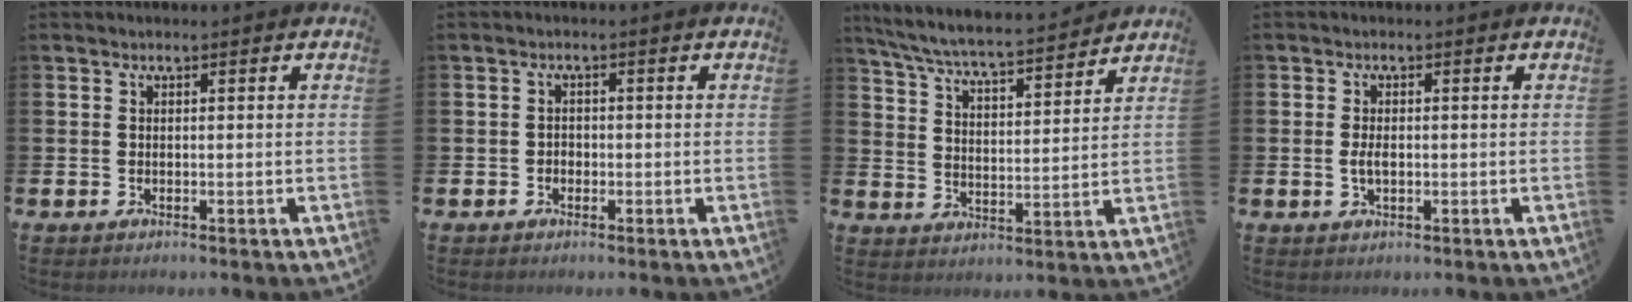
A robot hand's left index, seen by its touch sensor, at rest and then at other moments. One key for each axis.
{"total": 1.2, "fx": -0.6, "fy": 1.0, "fz": 0.3, "tx": -0.003, "ty": 0.002, "tz": -0.015}
{"total": 6.7, "fx": 6.3, "fy": 0.4, "fz": 2.2, "tx": -0.068, "ty": -0.046, "tz": 0.107}
{"total": 2.1, "fx": -0.2, "fy": 1.1, "fz": 1.8, "tx": -0.031, "ty": 0.001, "tz": -0.005}